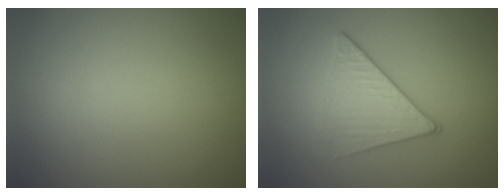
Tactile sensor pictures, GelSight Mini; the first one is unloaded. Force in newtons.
{"total": 3.4, "press": 2.9, "slide": 1.8}